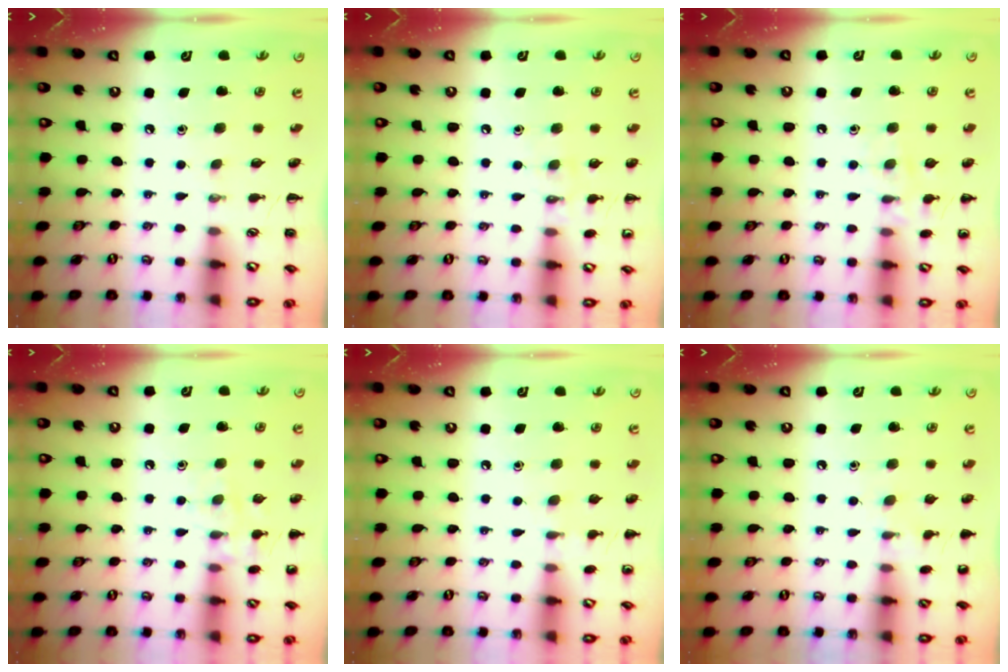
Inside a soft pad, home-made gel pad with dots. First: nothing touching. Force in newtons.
{"total": 6.8, "press": 6.5, "slide": 1.9}
{"total": 7.9, "press": 7.7, "slide": 1.5}
{"total": 8.5, "press": 8.4, "slide": 1.4}
{"total": 5.0, "press": 4.7, "slide": 1.5}
{"total": 6.4, "press": 6.1, "slide": 1.7}